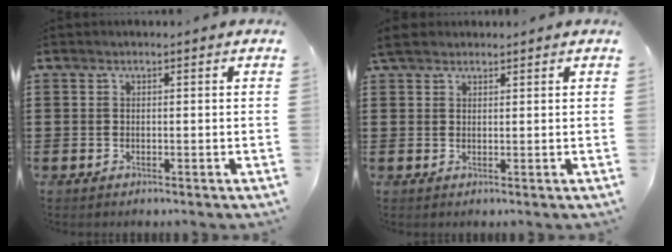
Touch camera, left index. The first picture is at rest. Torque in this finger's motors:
{"motor_torque": [1.07, -1.05, 0.36, 0.11]}